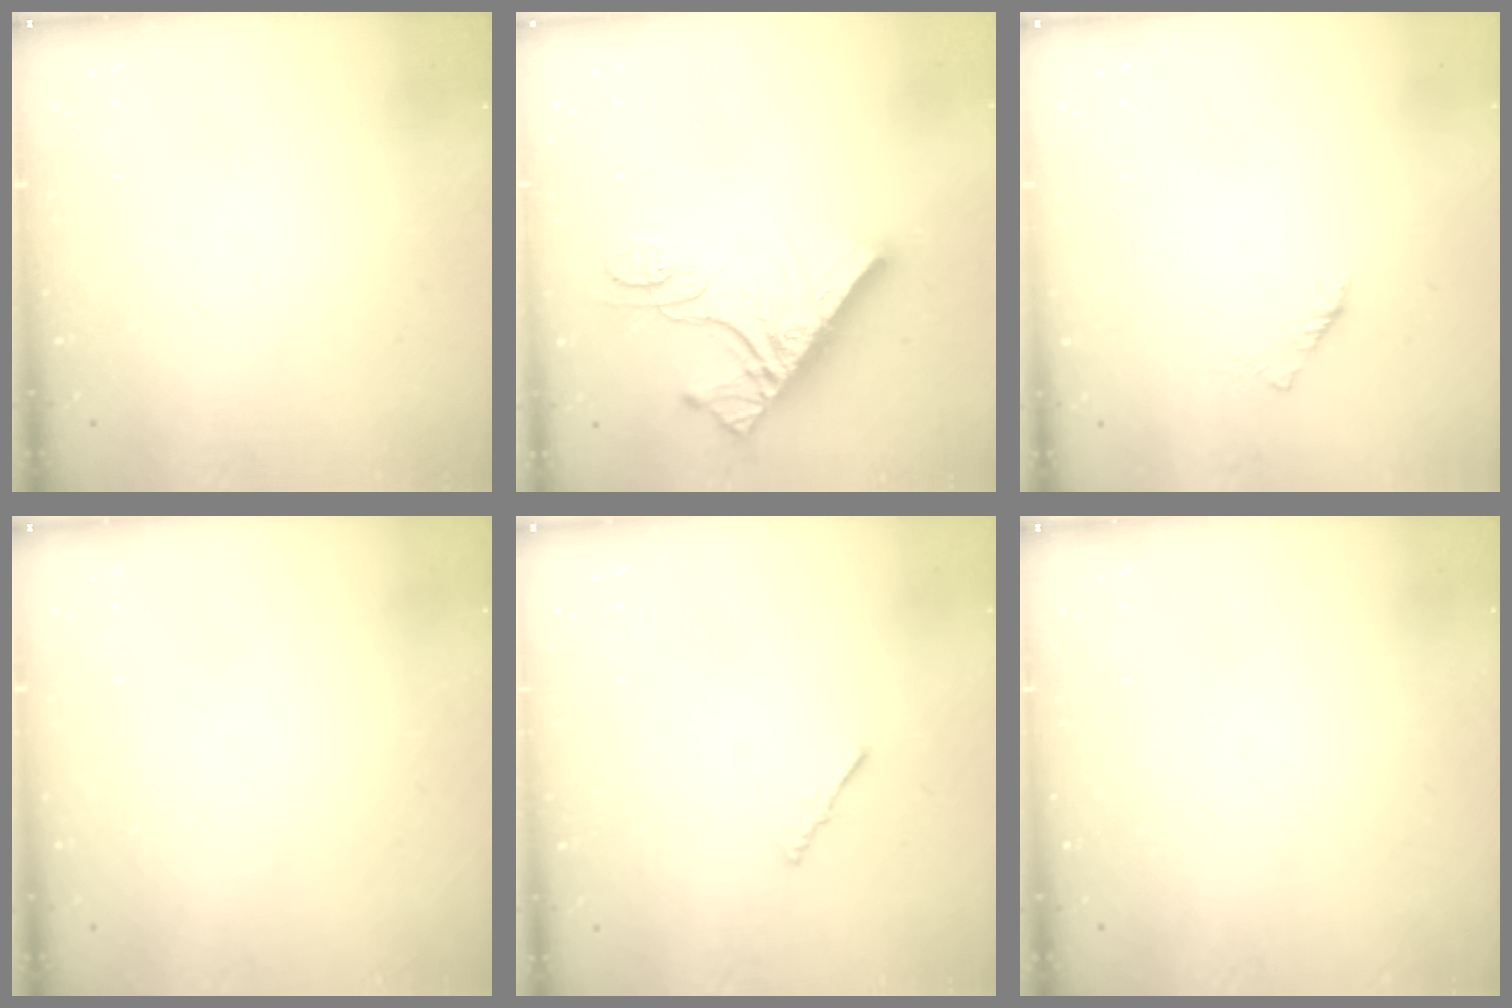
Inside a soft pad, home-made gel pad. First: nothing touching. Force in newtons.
{"total": 14.8, "press": 14.7, "slide": 1.5}
{"total": 2.0, "press": 1.9, "slide": 0.6}
{"total": 0.0}
{"total": 0.7, "press": 0.6, "slide": 0.3}
{"total": 0.0}